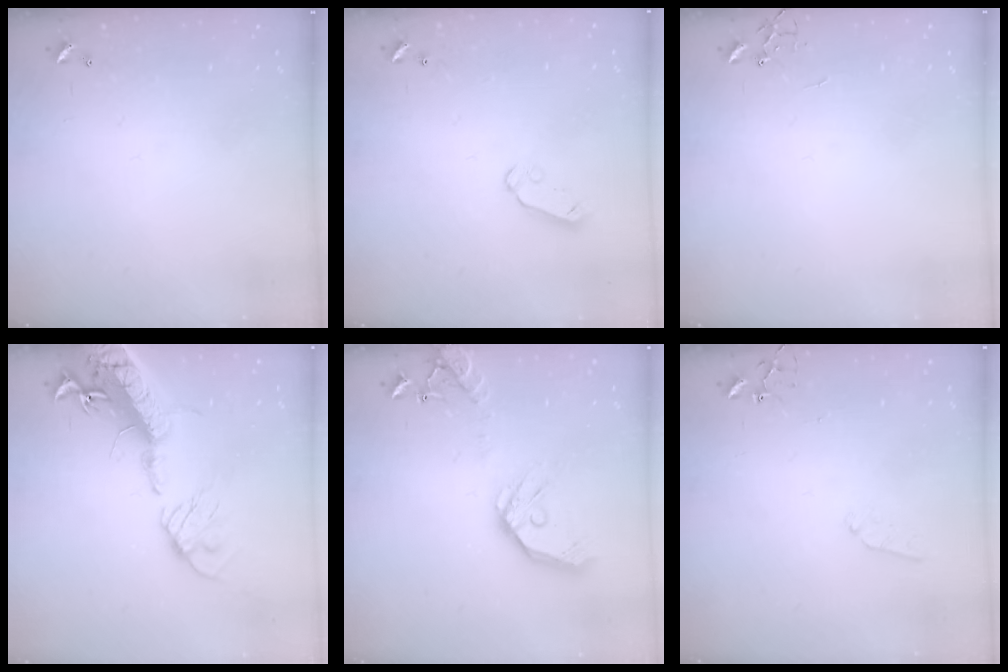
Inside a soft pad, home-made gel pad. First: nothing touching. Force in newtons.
{"total": 5.4, "press": 5.4, "slide": 0.5}
{"total": 0.0}
{"total": 23.1, "press": 22.6, "slide": 4.7}
{"total": 16.6, "press": 16.4, "slide": 2.7}
{"total": 6.6, "press": 6.5, "slide": 0.6}